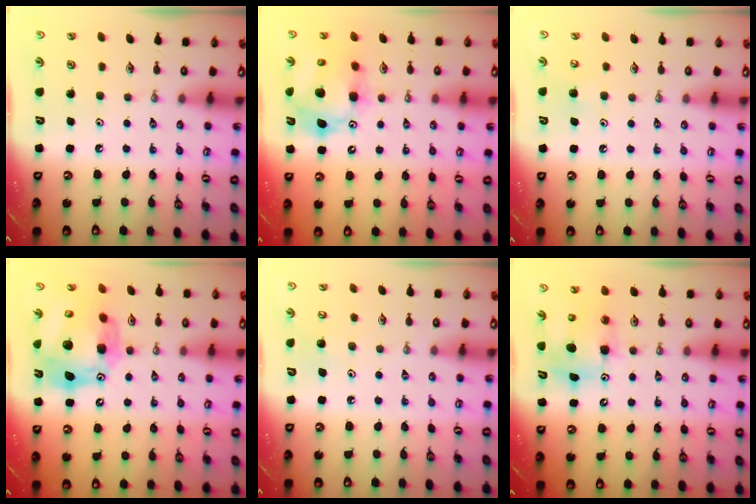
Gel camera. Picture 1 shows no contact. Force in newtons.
{"total": 13.1, "press": 13.0, "slide": 1.6}
{"total": 4.4, "press": 4.4, "slide": 0.5}
{"total": 19.2, "press": 19.0, "slide": 2.2}
{"total": 5.4, "press": 5.4, "slide": 0.7}
{"total": 7.9, "press": 7.6, "slide": 2.1}